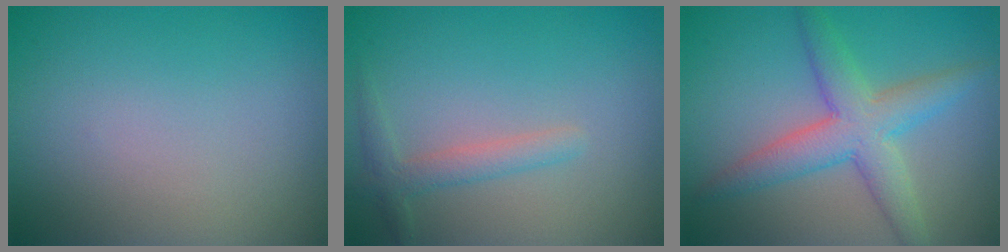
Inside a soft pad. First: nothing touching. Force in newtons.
{"total": 2.0, "press": 2.0, "slide": 0.1}
{"total": 5.3, "press": 5.3, "slide": 0.2}